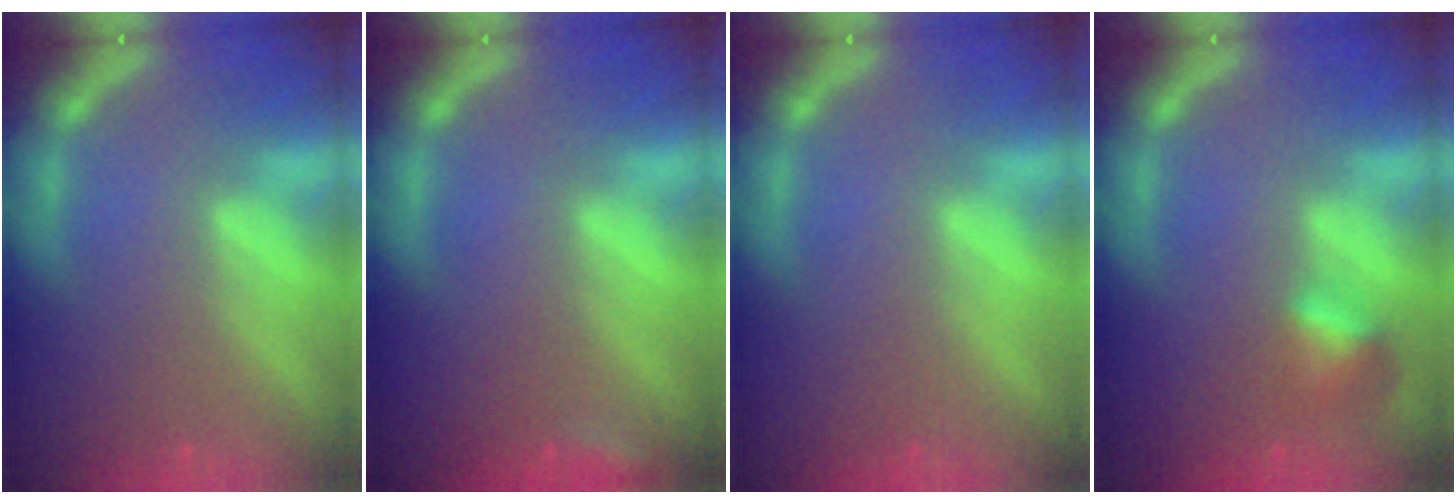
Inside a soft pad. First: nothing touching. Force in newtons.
{"total": 1.4}
{"total": 0.0}
{"total": 2.4}